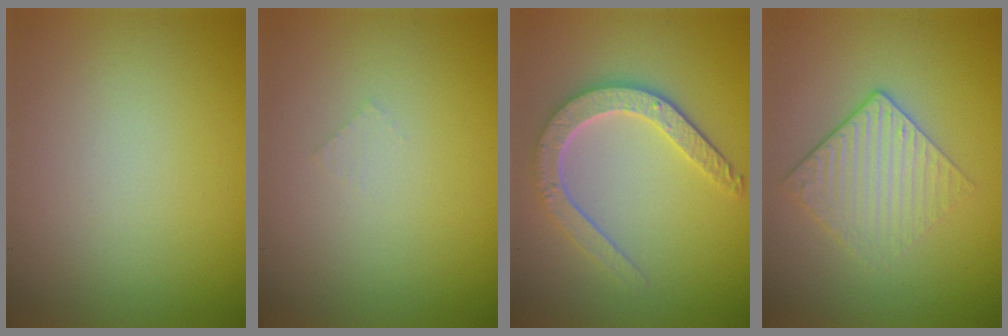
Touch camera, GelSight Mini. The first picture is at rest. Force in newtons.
{"total": 0.5, "press": 0.5, "slide": 0.1}
{"total": 4.5, "press": 3.5, "slide": 2.7}
{"total": 3.1, "press": 2.7, "slide": 1.7}